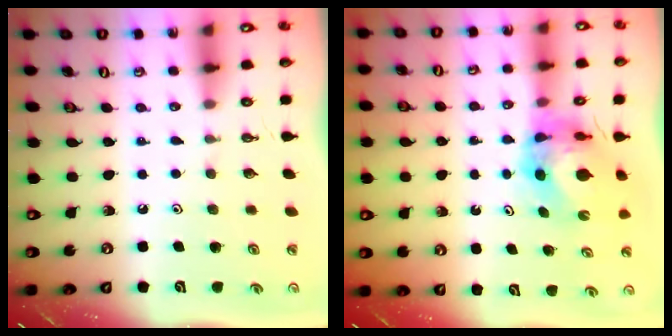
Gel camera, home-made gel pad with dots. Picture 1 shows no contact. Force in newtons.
{"total": 8.1, "press": 8.1, "slide": 0.7}